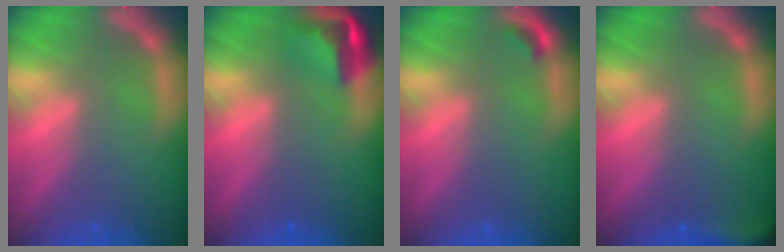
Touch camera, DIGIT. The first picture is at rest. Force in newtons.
{"total": 4.4}
{"total": 0.9}
{"total": 5.0}